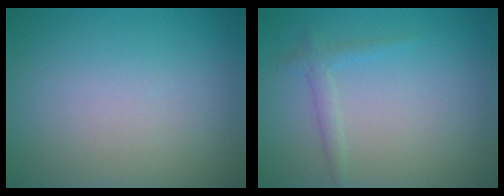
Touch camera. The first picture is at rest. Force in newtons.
{"total": 1.3, "press": 1.3, "slide": 0.0}